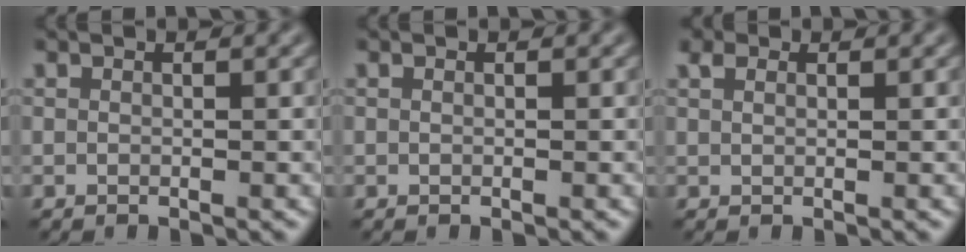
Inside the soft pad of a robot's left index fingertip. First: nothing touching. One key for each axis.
{"total": 0.0}
{"total": 1.3, "fx": 0.9, "fy": 0.7, "fz": 0.7, "tx": -0.016, "ty": 0.004, "tz": 0.016}